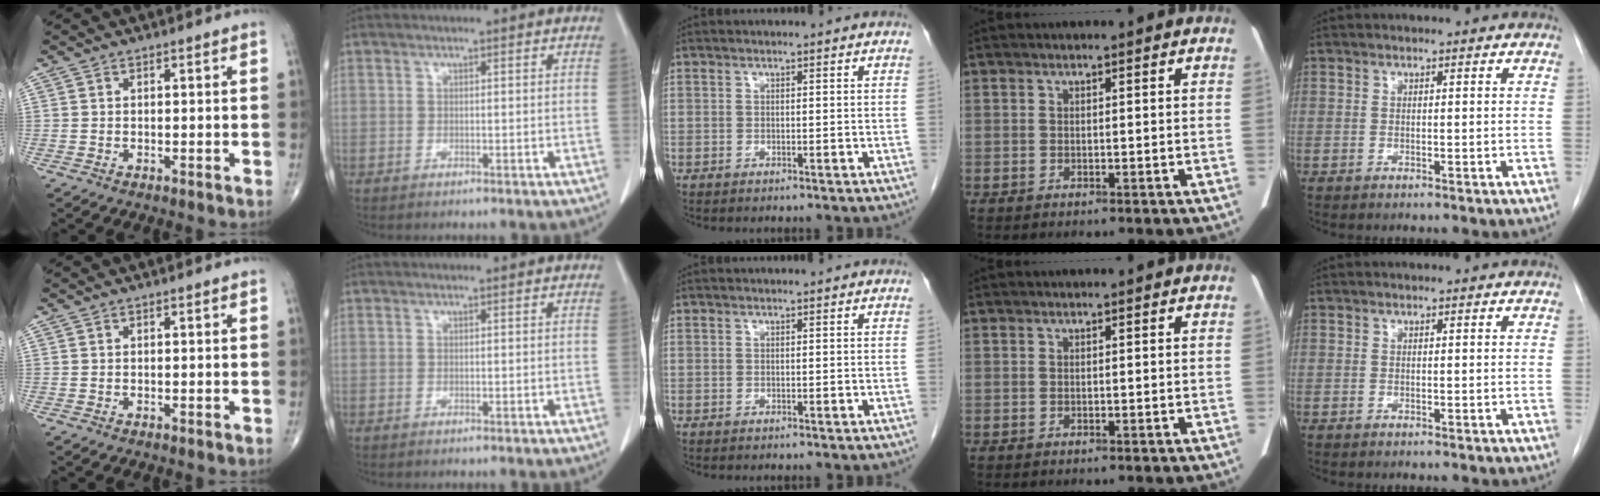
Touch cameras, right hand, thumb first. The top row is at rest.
{}